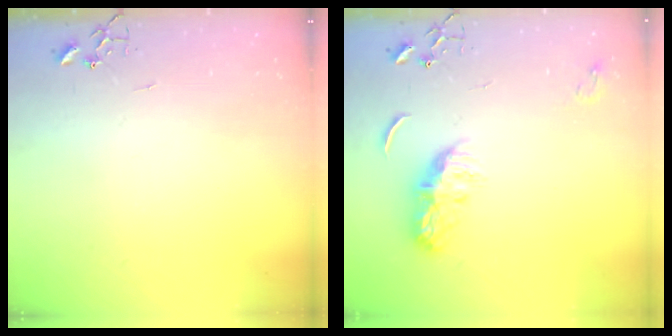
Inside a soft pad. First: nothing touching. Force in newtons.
{"total": 8.9, "press": 8.9, "slide": 0.1}